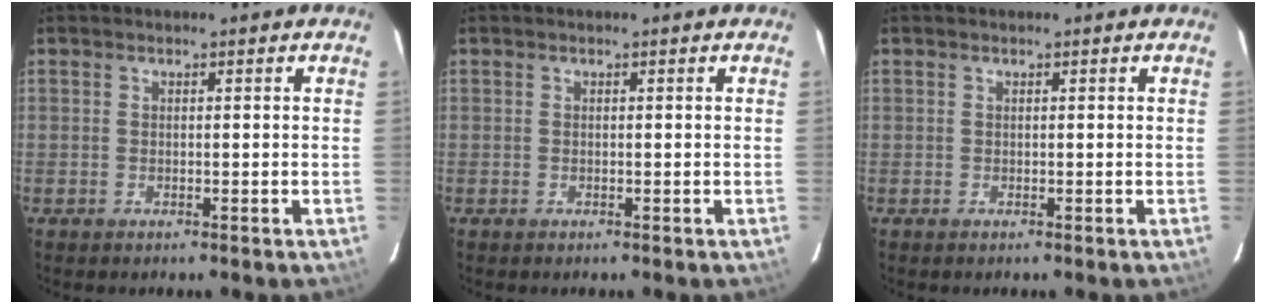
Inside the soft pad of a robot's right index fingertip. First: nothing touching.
{"total": 0.0}
{"total": 0.0}